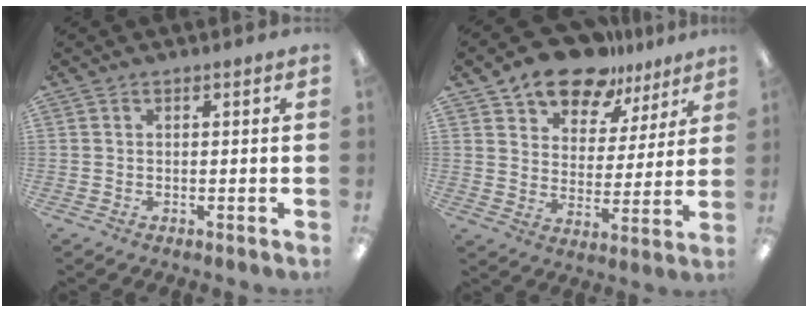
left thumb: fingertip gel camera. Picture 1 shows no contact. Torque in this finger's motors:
{"motor_torque": [0.03, 0.51, 1.28, -1.49, 0.06]}